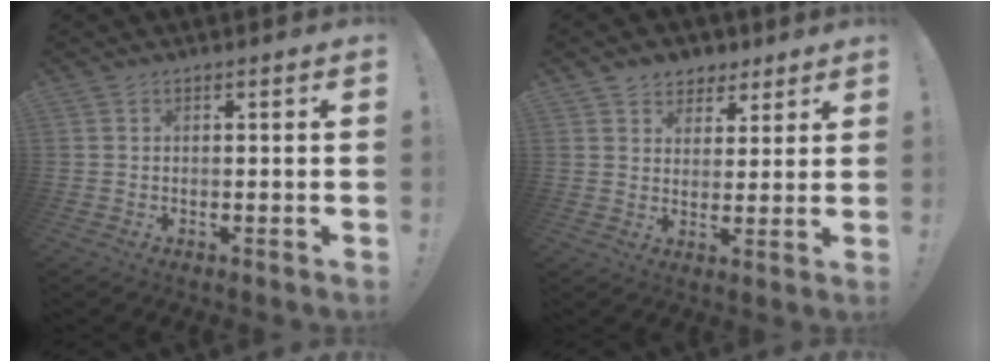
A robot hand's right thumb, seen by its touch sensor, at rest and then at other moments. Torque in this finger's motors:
{"motor_torque": [0.01, 0.01, 0.00, 0.01, 0.00]}